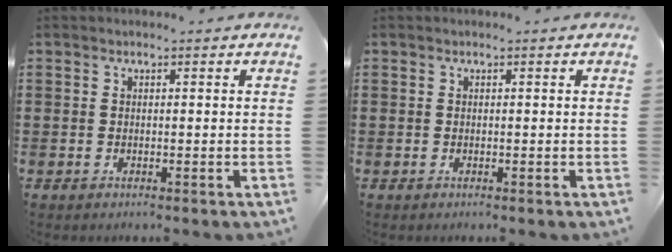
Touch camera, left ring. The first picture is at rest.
{"total": 0.0}